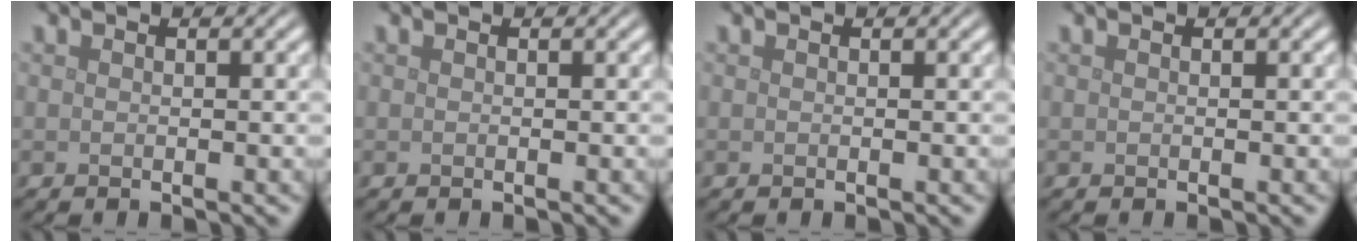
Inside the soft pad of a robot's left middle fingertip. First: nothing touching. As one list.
[{"total": 0.0}, {"total": 0.0}, {"total": 0.0}]